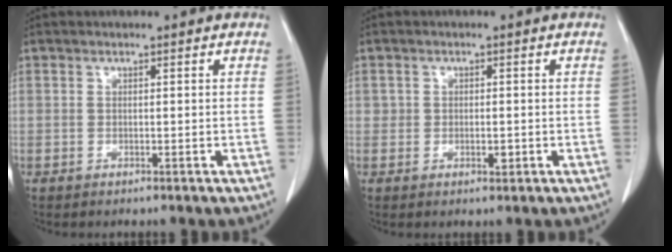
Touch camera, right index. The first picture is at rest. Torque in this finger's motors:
{"motor_torque": [0.01, 0.01, -0.02, 0.00]}